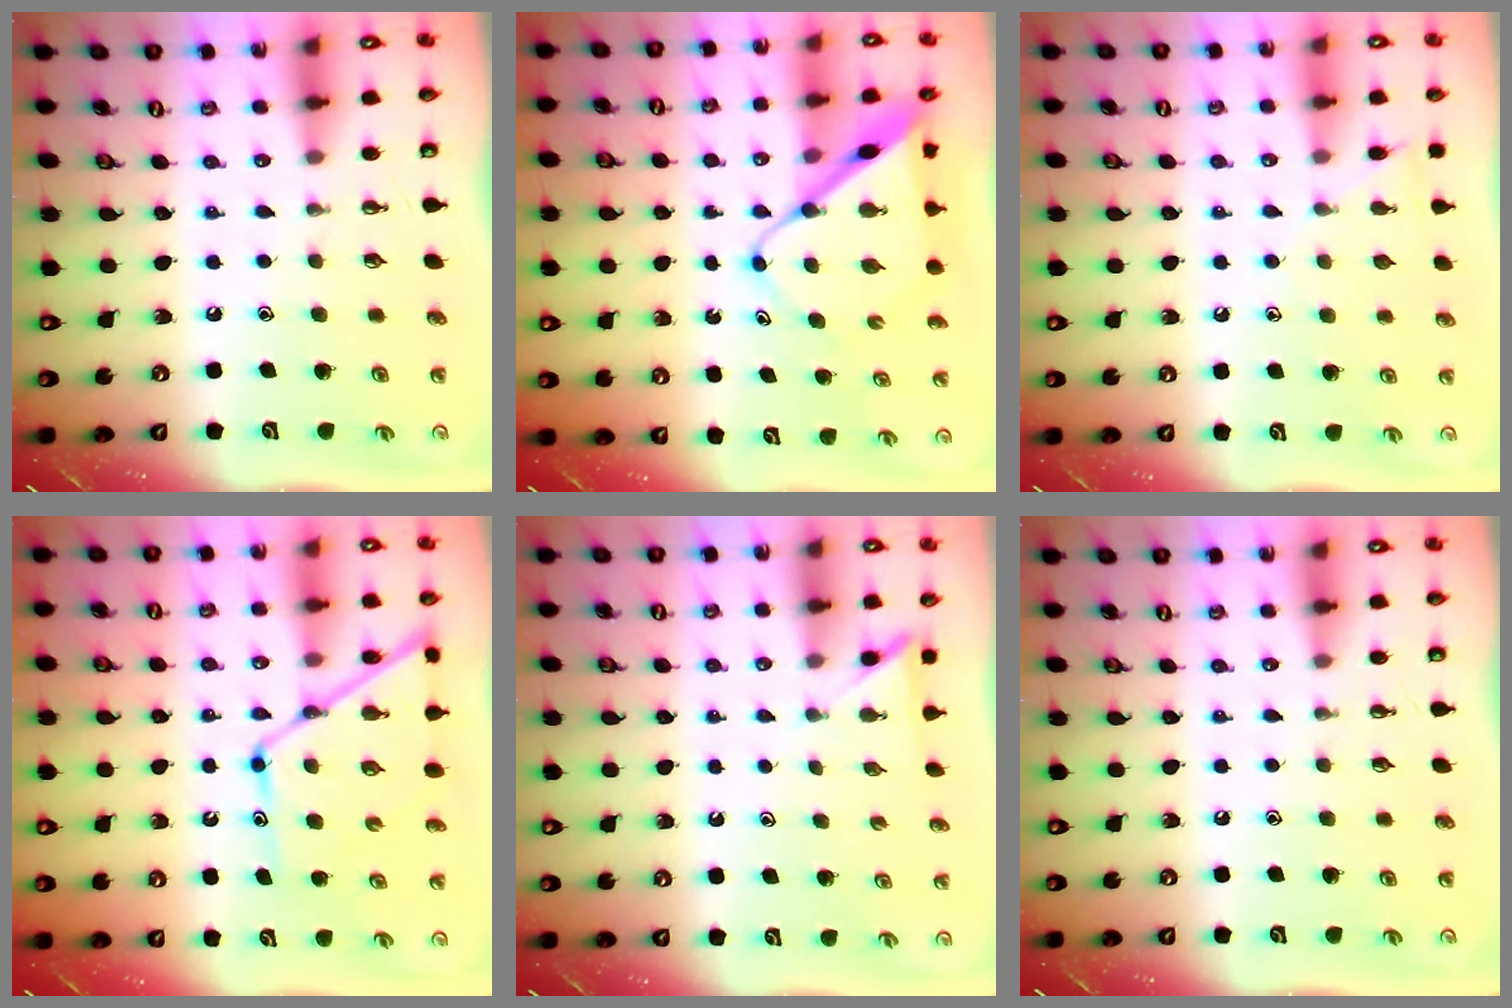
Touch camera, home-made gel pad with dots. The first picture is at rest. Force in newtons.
{"total": 9.8, "press": 9.8, "slide": 0.6}
{"total": 5.6, "press": 5.6, "slide": 0.6}
{"total": 13.1, "press": 13.1, "slide": 1.1}
{"total": 2.5, "press": 2.5, "slide": 0.3}
{"total": 0.0}